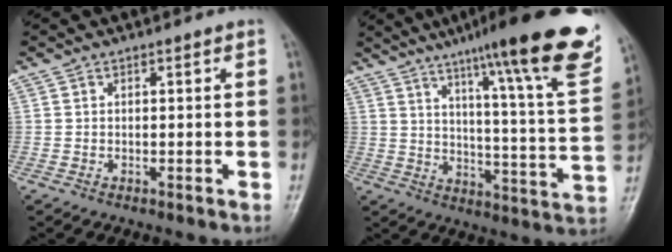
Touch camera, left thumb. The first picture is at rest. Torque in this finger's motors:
{"motor_torque": [1.02, -0.51, 1.42, -1.33, 0.33]}